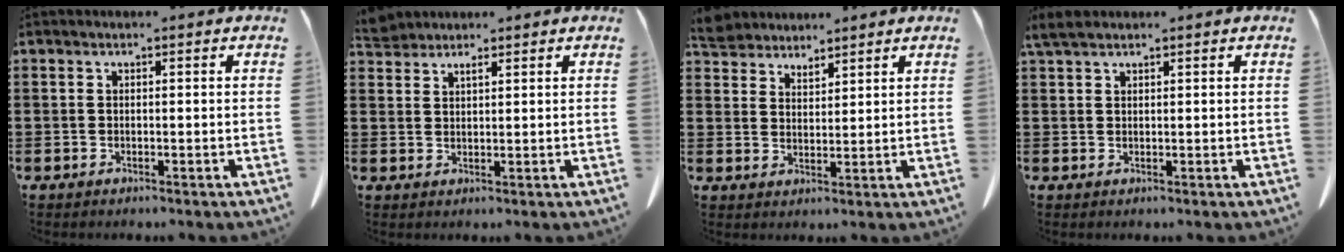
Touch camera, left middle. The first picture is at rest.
{"total": 2.7, "force": [2.4, 0.8, 0.9], "torque": [-0.023, 0.002, 0.046]}
{"total": 4.9, "force": [4.7, 1.0, 0.7], "torque": [-0.030, -0.012, 0.089]}
{"total": 2.2, "force": [1.7, 0.5, 1.3], "torque": [-0.031, 0.003, 0.031]}